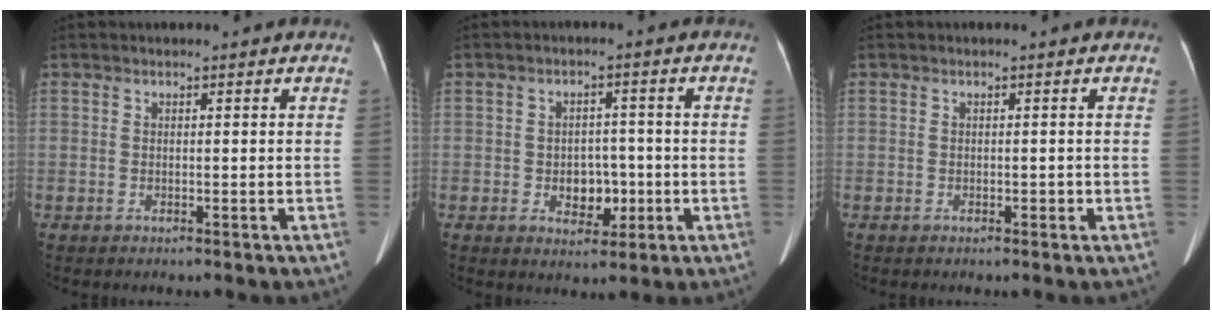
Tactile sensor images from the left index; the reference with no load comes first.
{"total": 4.8, "force": [-1.0, 3.4, 3.2], "torque": [-0.045, 0.009, -0.007]}
{"total": 0.5, "force": [-0.2, 0.4, 0.4], "torque": [-0.003, 0.002, -0.004]}